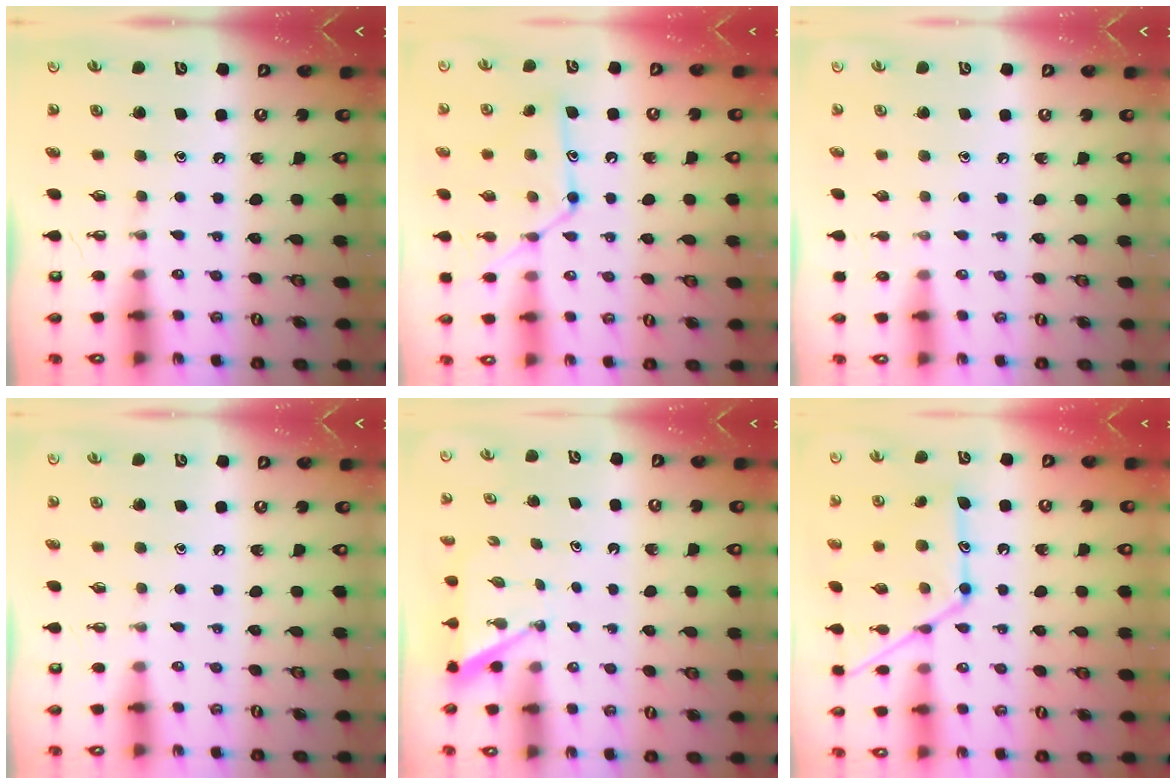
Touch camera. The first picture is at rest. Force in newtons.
{"total": 12.9, "press": 12.9, "slide": 0.9}
{"total": 0.0}
{"total": 0.0}
{"total": 2.9, "press": 2.9, "slide": 0.2}
{"total": 16.0, "press": 16.0, "slide": 1.1}